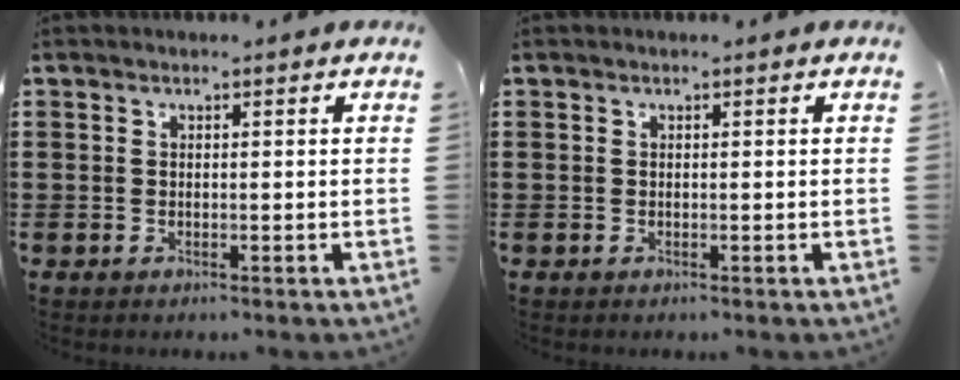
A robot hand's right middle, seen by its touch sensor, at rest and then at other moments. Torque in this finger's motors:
{"motor_torque": [0.08, -0.02, -0.01, 0.00]}